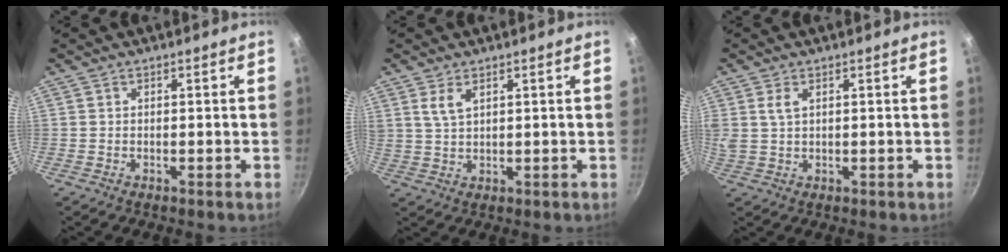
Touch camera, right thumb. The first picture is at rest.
{"total": 3.8, "force": [1.9, 1.6, 2.9], "torque": [-0.053, -0.008, 0.042]}
{"total": 3.4, "force": [1.3, 1.6, 2.7], "torque": [-0.054, 0.001, 0.029]}